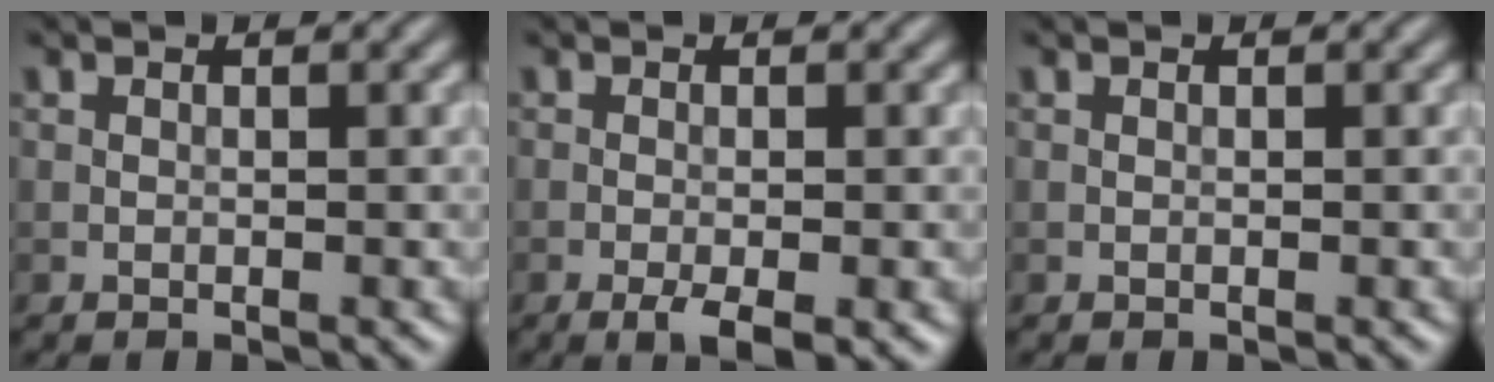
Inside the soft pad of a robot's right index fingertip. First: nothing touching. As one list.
[{"total": 2.9, "force": [-1.4, 0.6, 2.4], "torque": [-0.044, -0.005, -0.026]}, {"total": 0.0}]